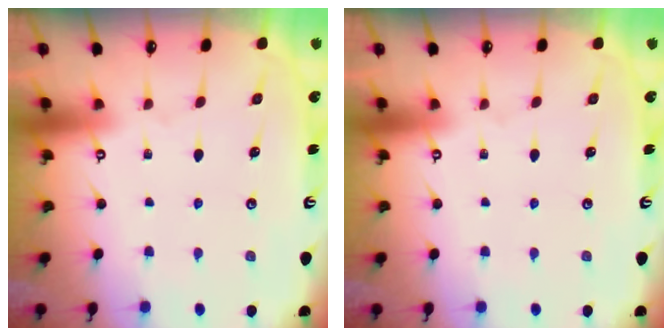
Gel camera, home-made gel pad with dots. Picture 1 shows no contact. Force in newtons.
{"total": 0.0}